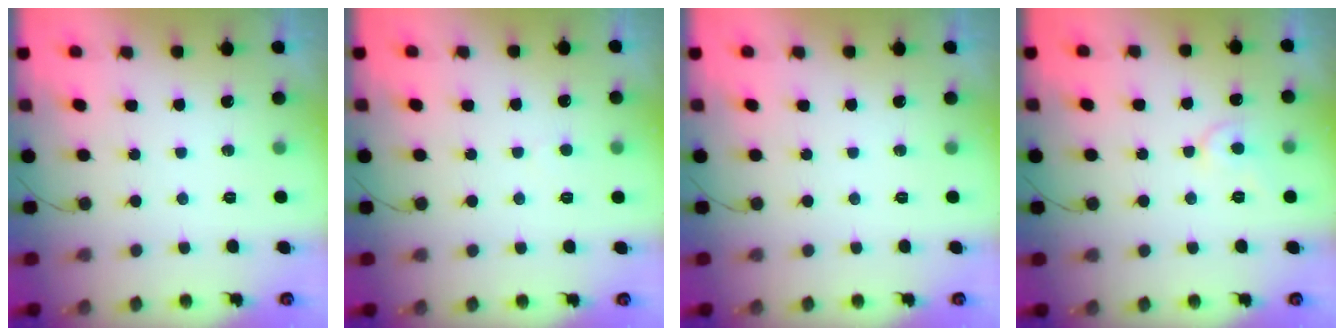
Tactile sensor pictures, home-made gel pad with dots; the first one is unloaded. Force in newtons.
{"total": 2.5, "press": 2.5, "slide": 0.2}
{"total": 0.0}
{"total": 6.6, "press": 6.6, "slide": 0.9}